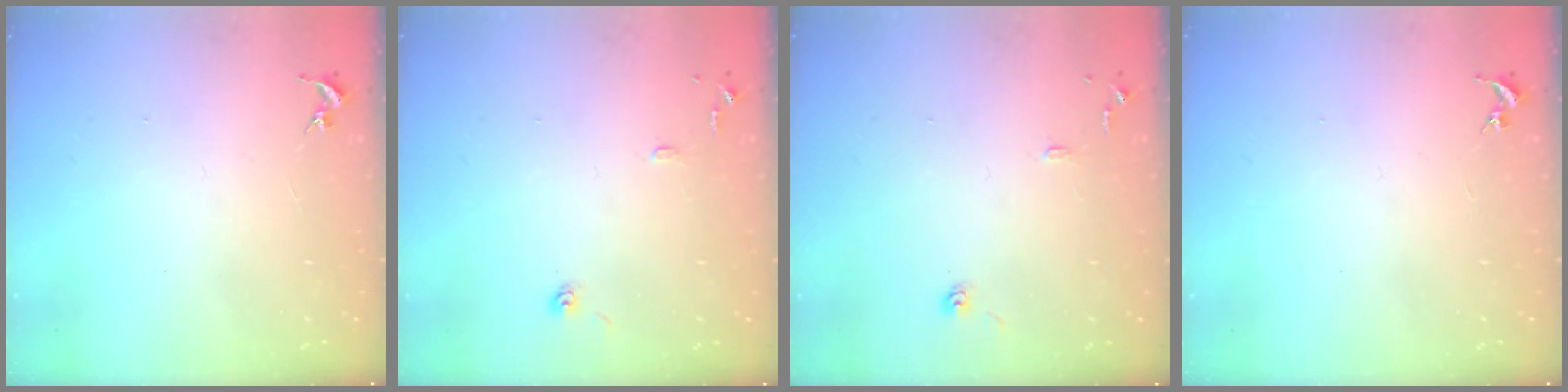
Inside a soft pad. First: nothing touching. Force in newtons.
{"total": 8.8, "press": 8.8, "slide": 0.8}
{"total": 8.8, "press": 8.8, "slide": 0.8}
{"total": 0.0}